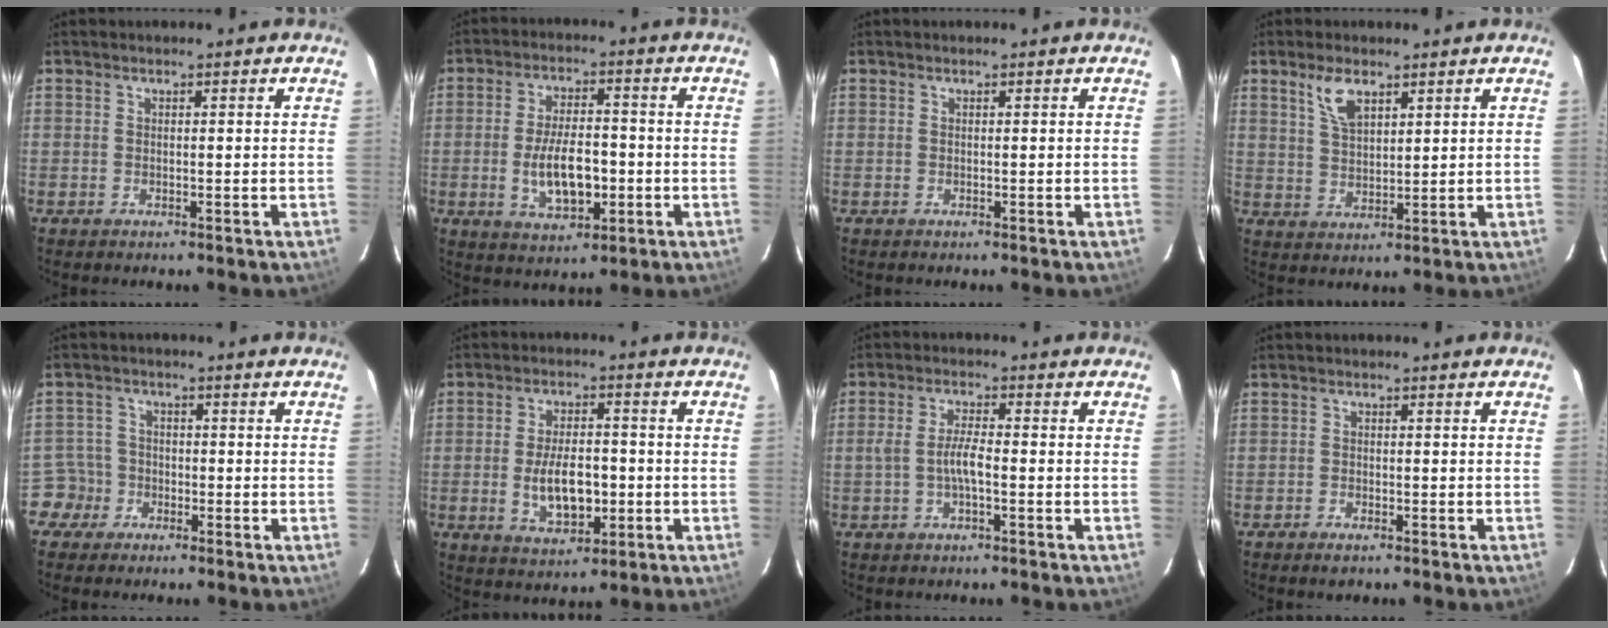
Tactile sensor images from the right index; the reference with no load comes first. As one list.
[{"total": 10.2, "force": [-2.1, 4.7, 8.8], "torque": [-0.169, -0.004, -0.028]}, {"total": 0.0}, {"total": 5.7, "force": [3.4, 2.6, 3.8], "torque": [-0.072, 0.005, 0.071]}, {"total": 4.1, "force": [-2.3, 3.4, -0.4], "torque": [0.009, 0.020, -0.046]}, {"total": 9.4, "force": [-1.8, 4.6, 8.0], "torque": [-0.152, -0.002, -0.021]}, {"total": 4.1, "force": [-1.2, 0.7, 3.8], "torque": [-0.079, 0.008, -0.021]}, {"total": 1.9, "force": [-1.5, 0.8, 0.9], "torque": [-0.024, 0.000, -0.030]}]